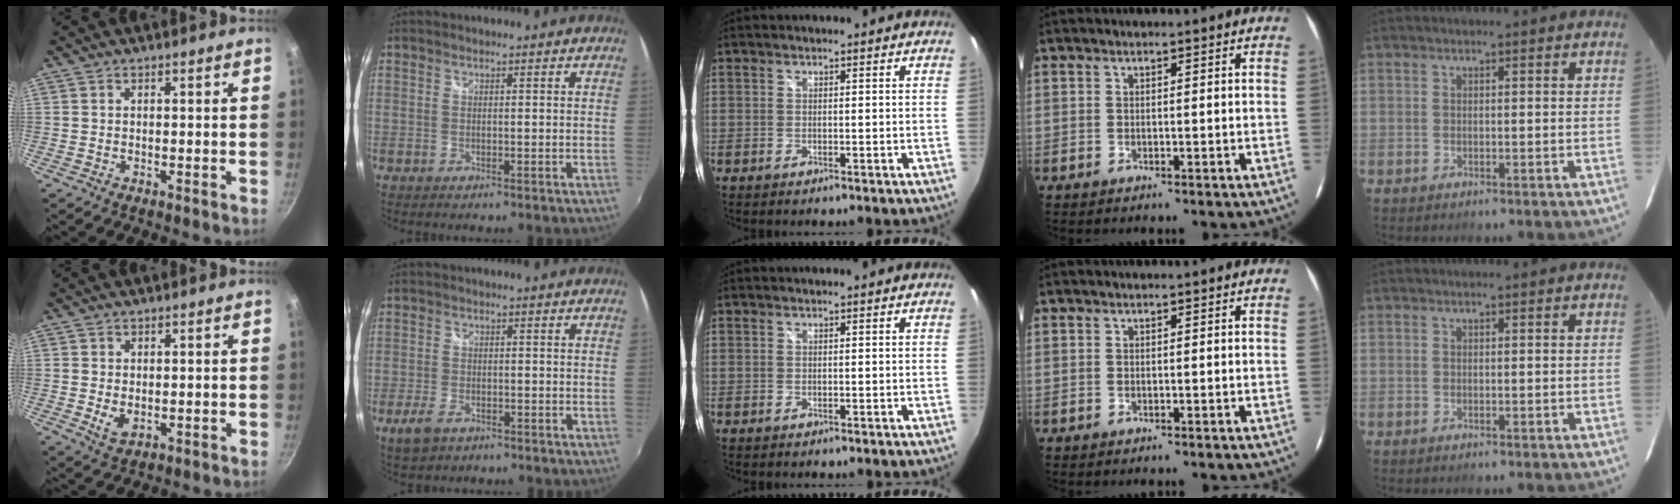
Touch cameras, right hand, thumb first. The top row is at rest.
{"thumb": {"total": 3.3, "force": [-0.1, 2.3, 2.4], "torque": [-0.044, -0.009, 0.005]}, "index": {"total": 4.6, "force": [-2.8, 2.6, 2.7], "torque": [-0.070, -0.010, -0.049]}}